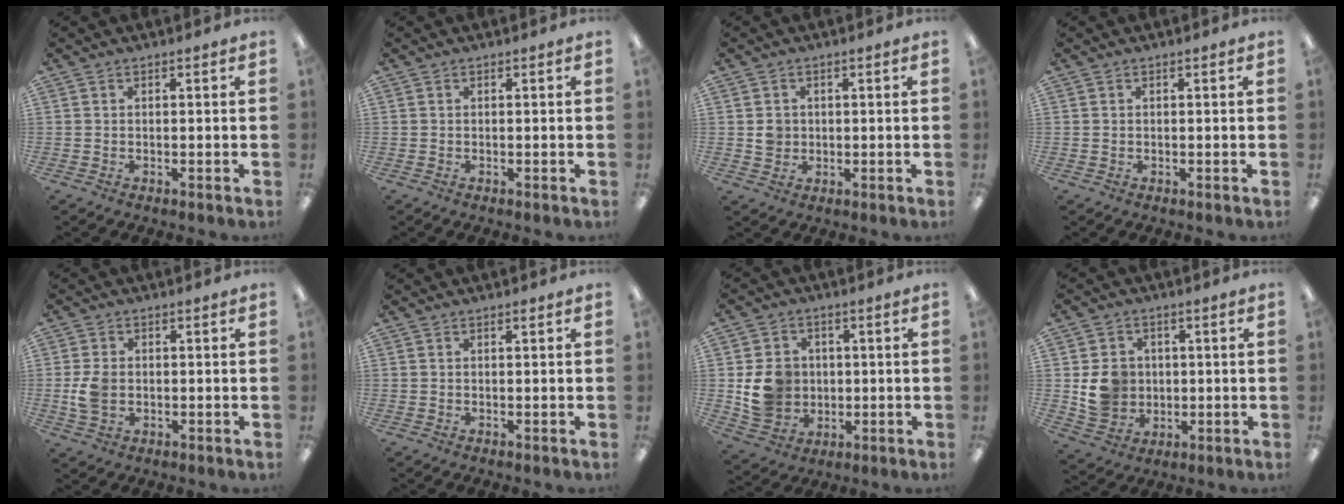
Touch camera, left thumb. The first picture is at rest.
{"total": 0.0}
{"total": 2.9, "force": [0.4, 2.8, 0.8], "torque": [-0.003, -0.002, 0.002]}
{"total": 0.0}
{"total": 5.5, "force": [-0.4, 4.1, 3.6], "torque": [-0.075, -0.001, -0.010]}
{"total": 0.5, "force": [0.4, 0.0, 0.4], "torque": [-0.008, 0.002, 0.006]}
{"total": 9.6, "force": [0.3, 8.8, 3.7], "torque": [-0.066, 0.008, 0.016]}
{"total": 8.3, "force": [0.6, 7.8, 2.9], "torque": [-0.045, 0.007, 0.019]}